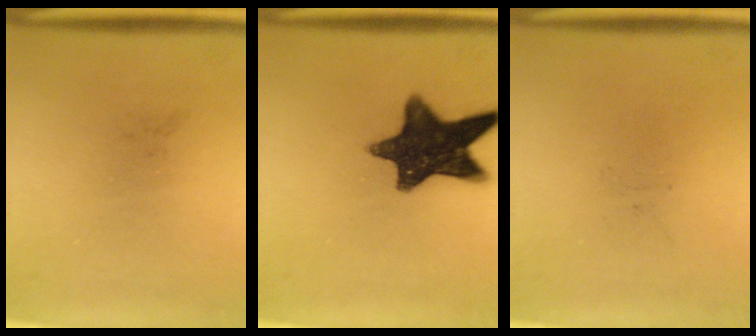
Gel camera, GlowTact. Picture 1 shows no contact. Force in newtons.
{"total": 13.4}
{"total": 0.0}